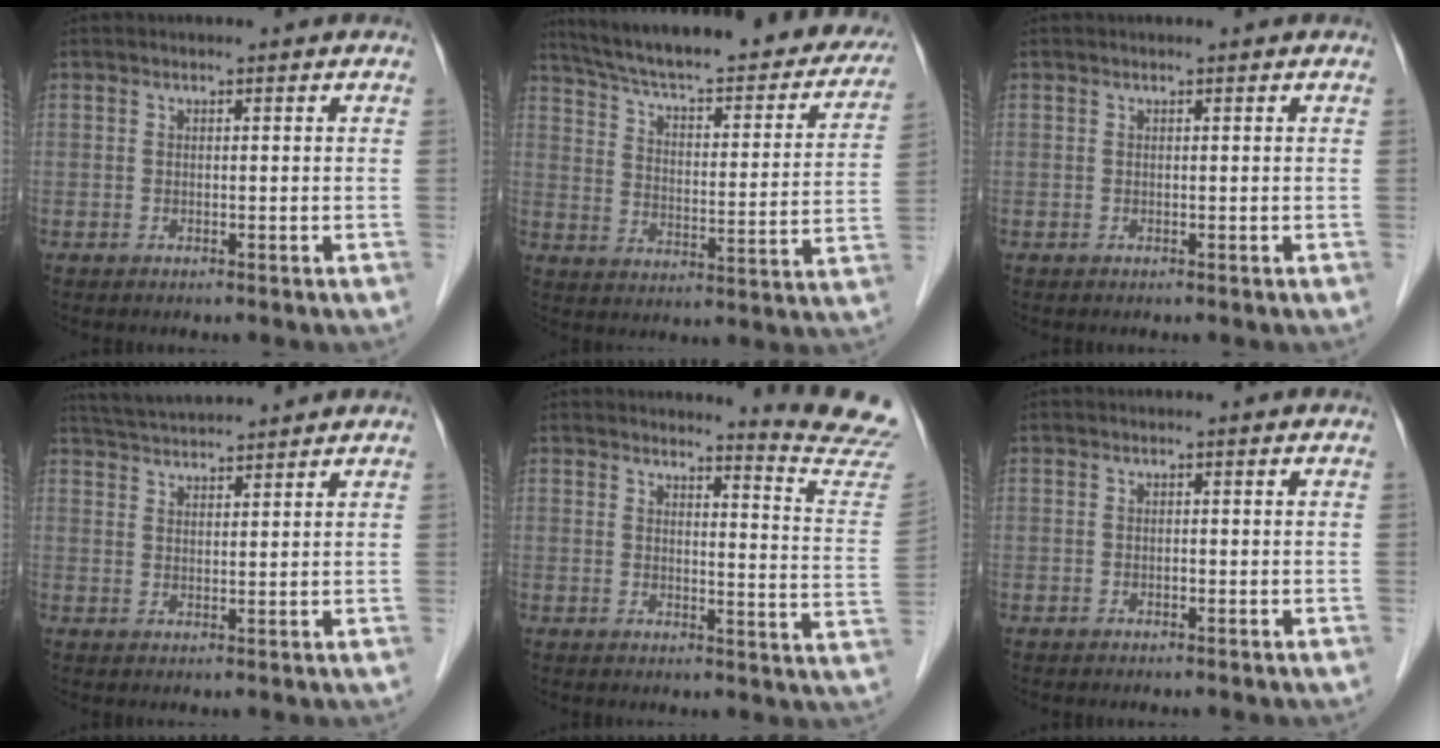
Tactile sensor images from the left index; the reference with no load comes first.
{"total": 30.7, "force": [25.8, 6.8, 15.3], "torque": [-0.239, -0.020, 0.330]}
{"total": 0.7, "force": [0.7, -0.1, 0.3], "torque": [-0.002, 0.008, 0.012]}
{"total": 7.6, "force": [7.3, -0.3, 2.1], "torque": [-0.046, 0.031, 0.123]}
{"total": 11.7, "force": [11.5, -1.8, 0.5], "torque": [-0.010, -0.122, 0.114]}
{"total": 0.0}